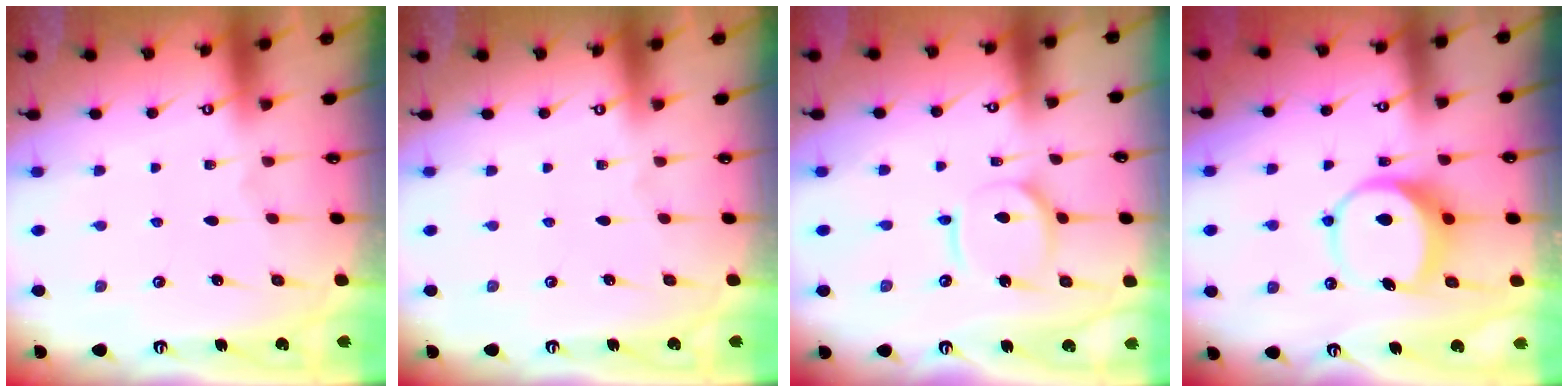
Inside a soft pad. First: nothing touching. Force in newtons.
{"total": 0.0}
{"total": 9.0, "press": 9.0, "slide": 0.9}
{"total": 8.4, "press": 8.2, "slide": 1.4}